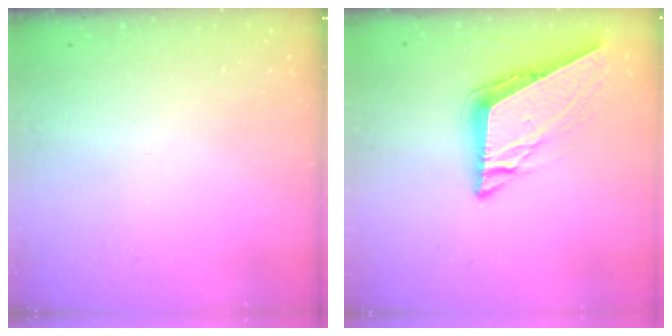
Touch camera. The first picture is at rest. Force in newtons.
{"total": 8.8, "press": 8.8, "slide": 0.9}